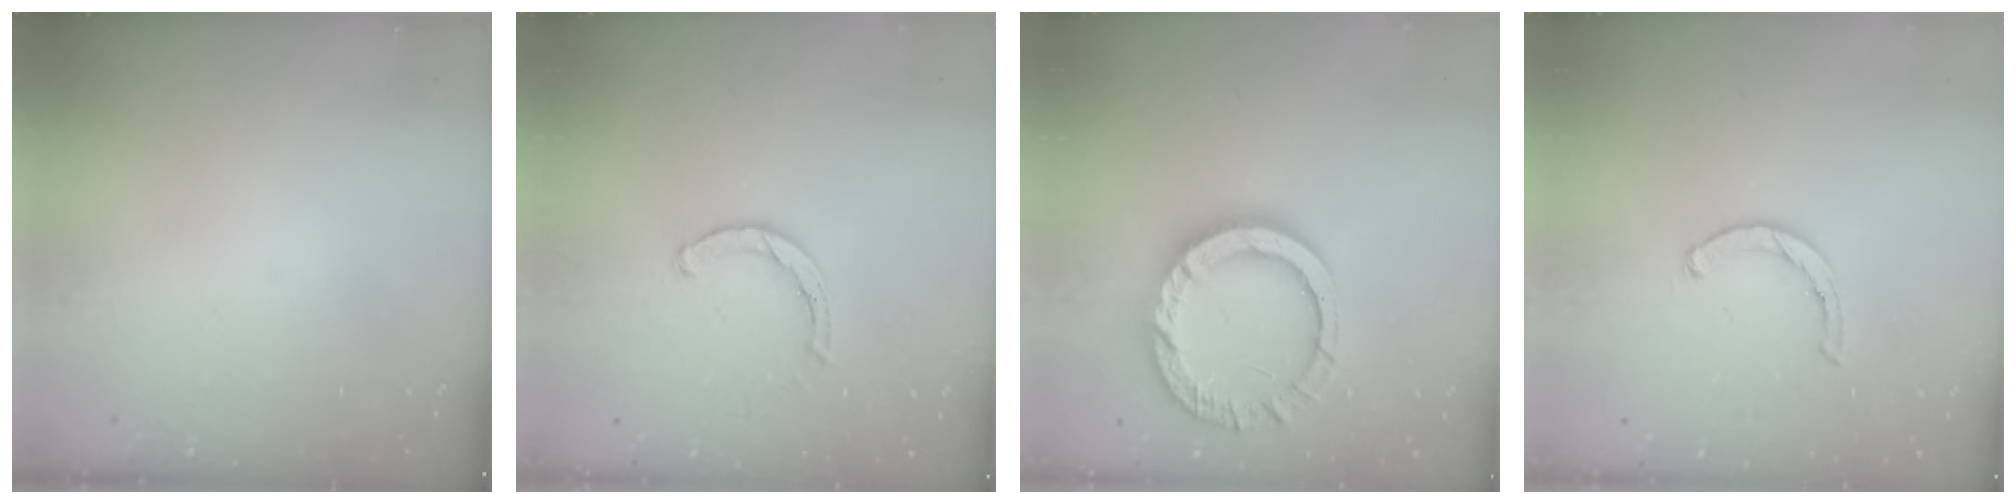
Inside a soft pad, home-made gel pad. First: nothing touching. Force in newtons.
{"total": 2.0, "press": 2.0, "slide": 0.2}
{"total": 14.6, "press": 14.5, "slide": 1.3}
{"total": 2.3, "press": 2.2, "slide": 0.5}